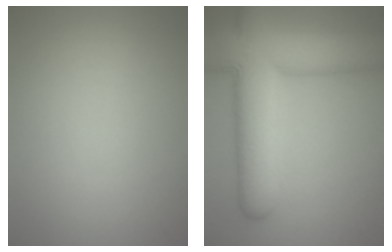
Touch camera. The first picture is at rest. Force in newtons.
{"total": 12.2, "press": 12.1, "slide": 0.9}